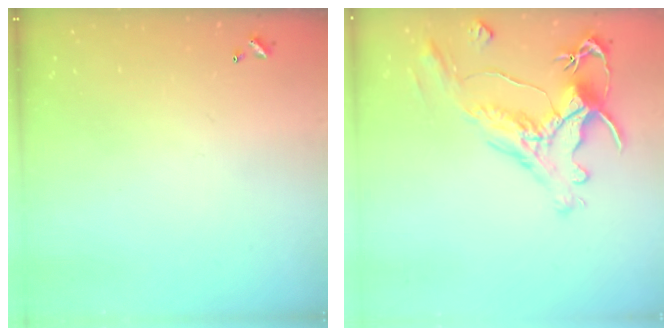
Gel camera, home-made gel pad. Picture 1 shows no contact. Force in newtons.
{"total": 1.5, "press": 0.7, "slide": 1.3}